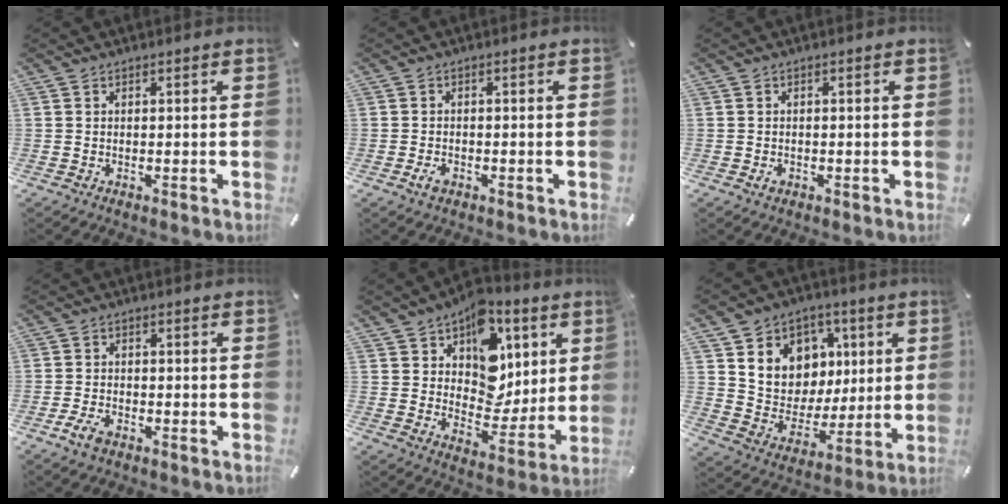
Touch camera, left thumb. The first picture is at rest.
{"total": 2.1, "force": [-1.1, 1.3, 1.2], "torque": [-0.030, 0.003, -0.022]}
{"total": 1.2, "force": [-0.5, 0.9, 0.8], "torque": [-0.015, 0.002, -0.009]}
{"total": 3.7, "force": [-2.2, 2.1, 2.2], "torque": [-0.057, 0.004, -0.045]}
{"total": 14.0, "force": [6.0, 10.7, 6.9], "torque": [-0.085, -0.054, 0.107]}
{"total": 11.2, "force": [2.8, 10.7, 1.8], "torque": [-0.023, -0.034, 0.060]}